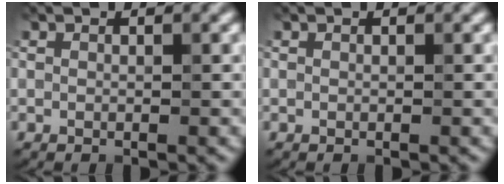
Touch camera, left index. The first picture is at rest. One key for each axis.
{"total": 0.0}